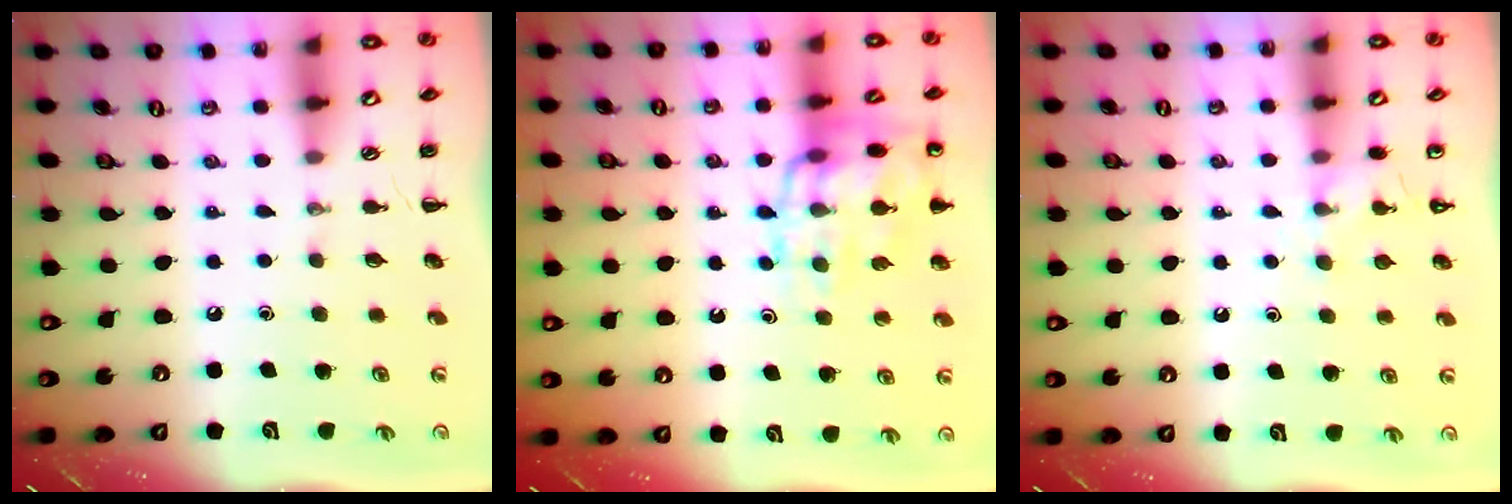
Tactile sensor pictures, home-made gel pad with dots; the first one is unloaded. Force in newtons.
{"total": 15.6, "press": 15.5, "slide": 1.9}
{"total": 7.4, "press": 7.3, "slide": 1.5}